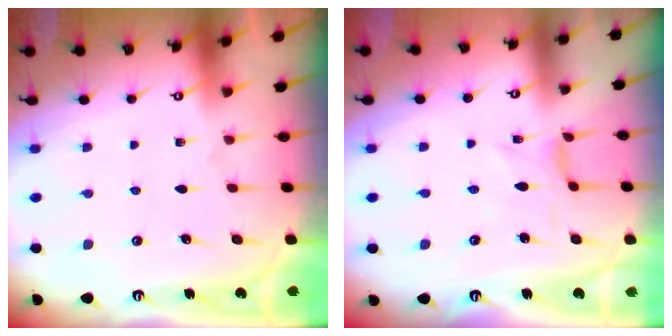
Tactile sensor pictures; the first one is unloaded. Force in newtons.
{"total": 0.0}